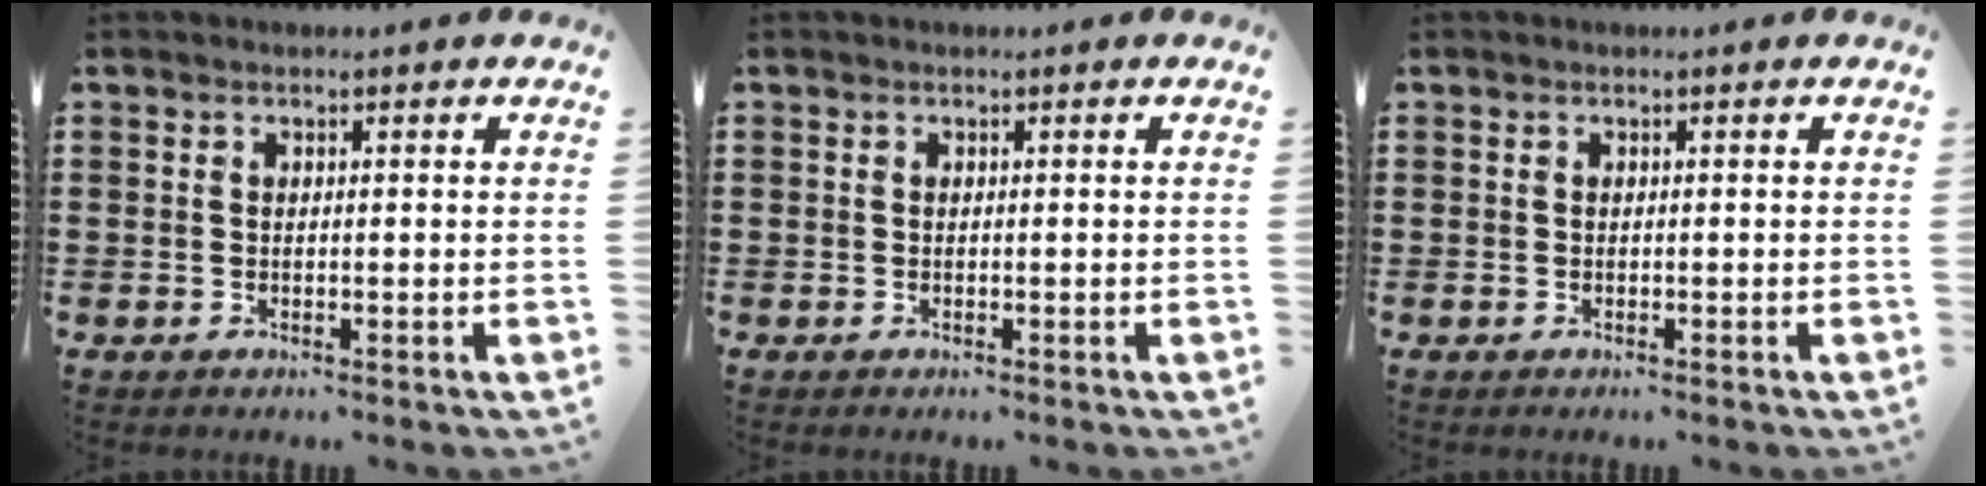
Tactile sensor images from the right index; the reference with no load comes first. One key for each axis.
{"total": 0.0}
{"total": 0.0}